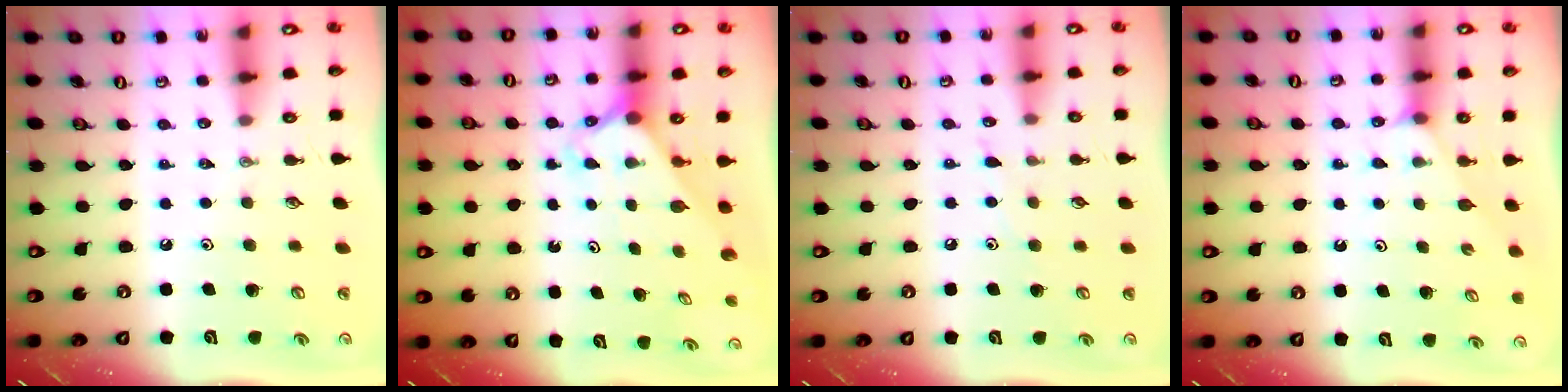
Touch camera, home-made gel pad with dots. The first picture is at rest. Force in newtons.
{"total": 2.0, "press": 2.0, "slide": 0.2}
{"total": 4.4, "press": 4.4, "slide": 0.4}
{"total": 2.9, "press": 2.8, "slide": 0.5}